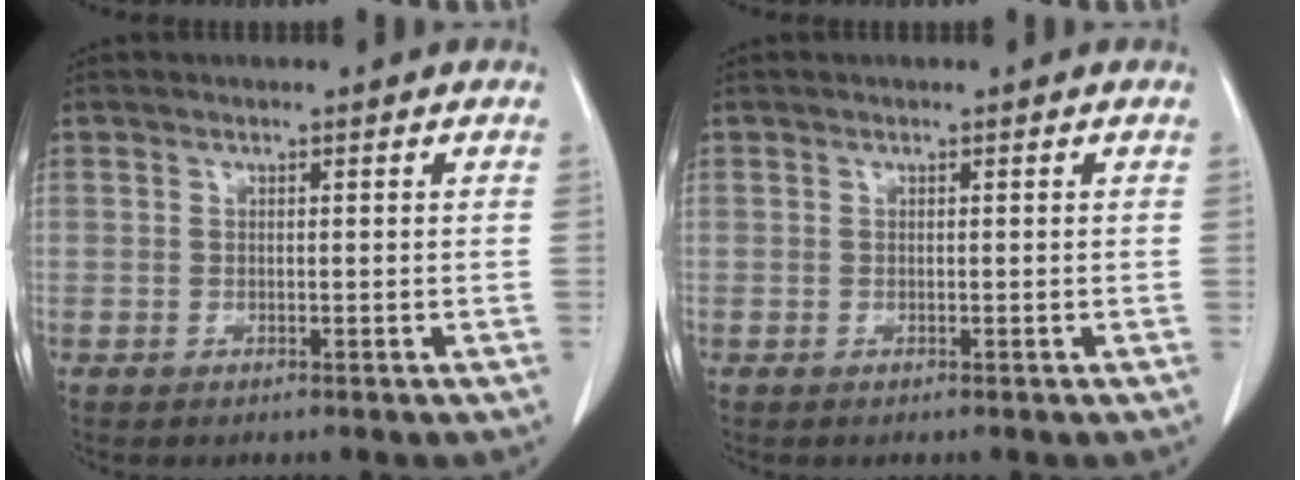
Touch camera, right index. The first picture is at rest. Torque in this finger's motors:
{"motor_torque": [0.00, 0.00, 0.00, 0.00]}